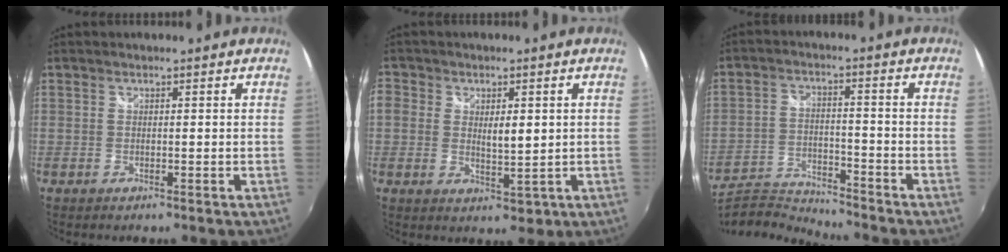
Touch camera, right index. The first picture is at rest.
{"total": 5.5, "force": [0.2, 4.0, 3.8], "torque": [-0.076, 0.000, 0.004]}
{"total": 12.3, "force": [-12.0, 1.2, 2.5], "torque": [-0.069, -0.011, -0.216]}